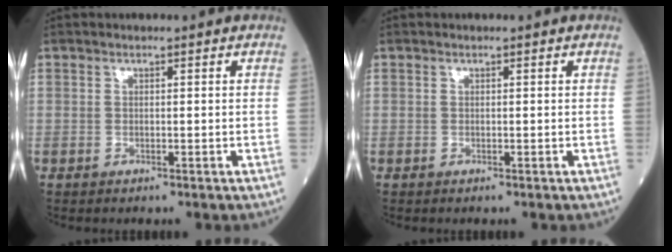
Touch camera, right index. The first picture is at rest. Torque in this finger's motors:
{"motor_torque": [0.00, 0.00, 0.00, -0.01]}